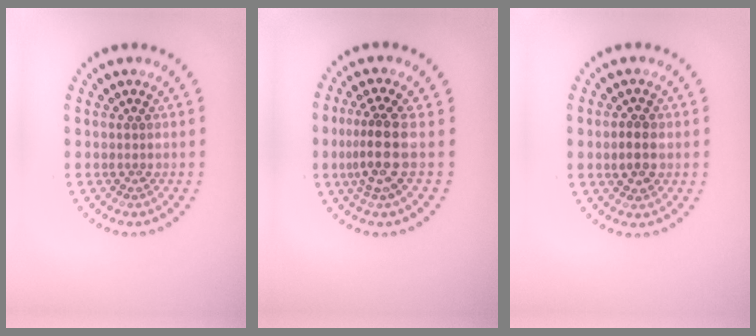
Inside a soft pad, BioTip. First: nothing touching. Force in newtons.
{"total": 3.6, "press": 2.7, "slide": 2.4}
{"total": 2.3, "press": 2.3, "slide": 0.2}